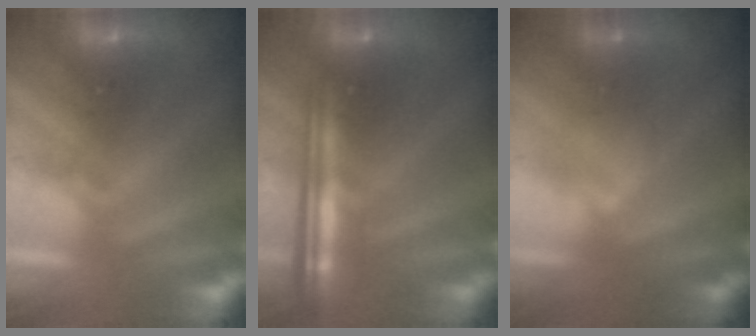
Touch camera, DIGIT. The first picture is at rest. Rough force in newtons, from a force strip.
{"total": 9.3}
{"total": 2.2}